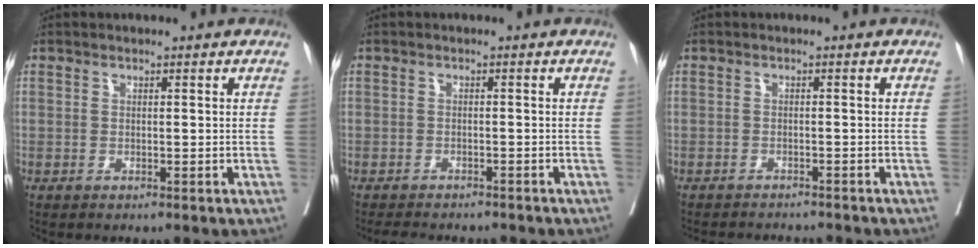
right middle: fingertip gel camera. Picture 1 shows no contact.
{"total": 6.6, "force": [-5.9, 2.1, 2.1], "torque": [-0.024, -0.004, -0.080]}
{"total": 5.5, "force": [-5.4, 0.5, 1.0], "torque": [-0.007, -0.009, -0.073]}